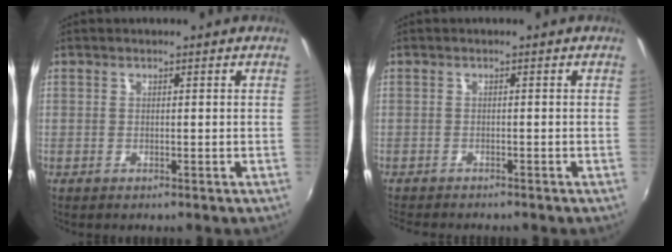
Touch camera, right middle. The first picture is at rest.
{"total": 3.7, "force": [-3.5, 0.6, 1.2], "torque": [-0.033, -0.017, -0.062]}